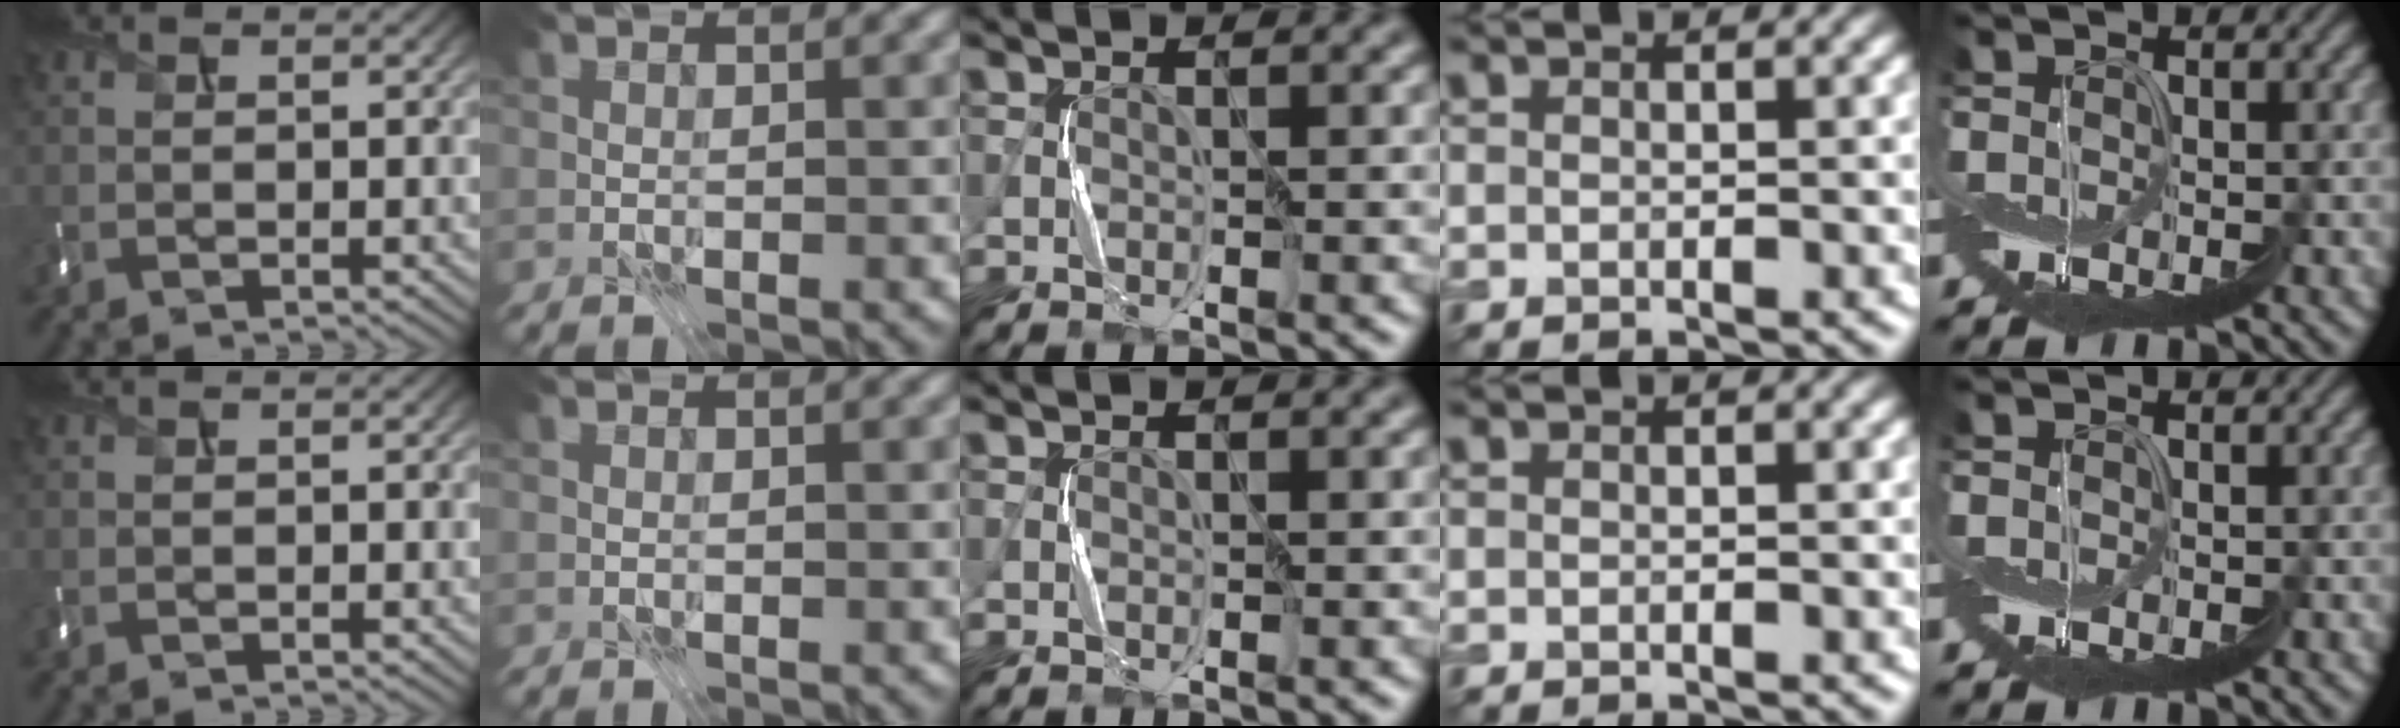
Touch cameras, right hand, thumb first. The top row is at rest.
{}